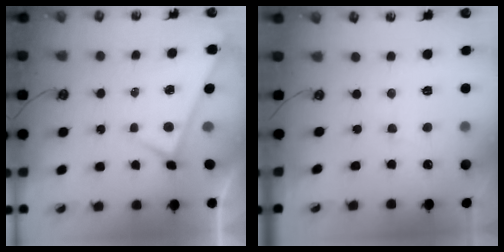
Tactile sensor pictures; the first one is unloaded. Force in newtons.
{"total": 1.1, "press": 1.0, "slide": 0.6}